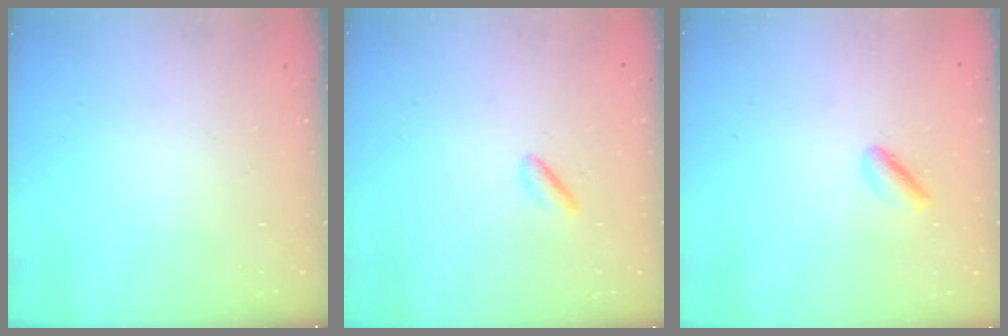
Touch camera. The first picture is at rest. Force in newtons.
{"total": 1.9, "press": 1.7, "slide": 0.7}
{"total": 1.7, "press": 1.6, "slide": 0.5}